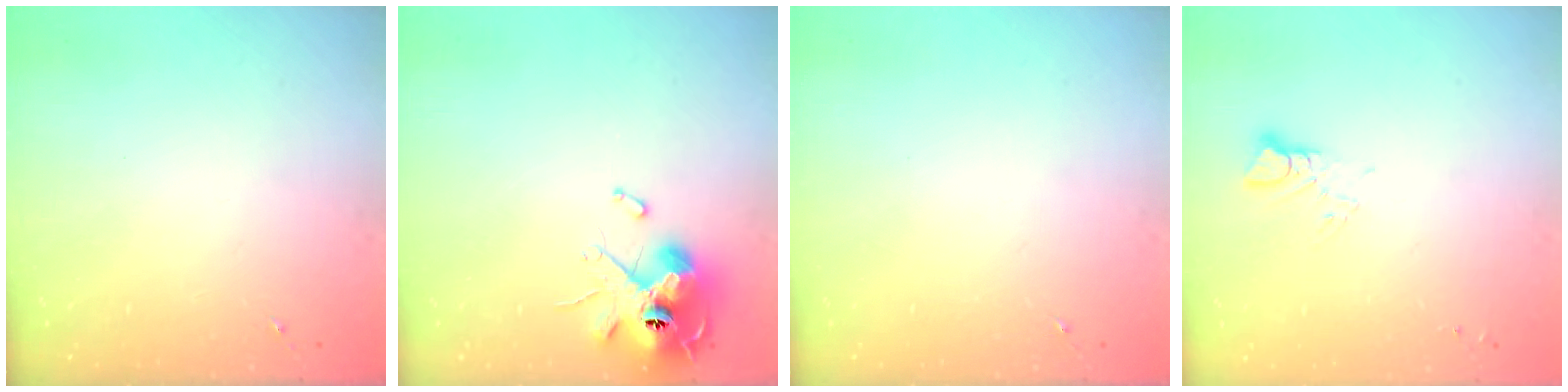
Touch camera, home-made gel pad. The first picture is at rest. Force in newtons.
{"total": 11.9, "press": 11.7, "slide": 1.7}
{"total": 0.0}
{"total": 2.9, "press": 2.9, "slide": 0.2}